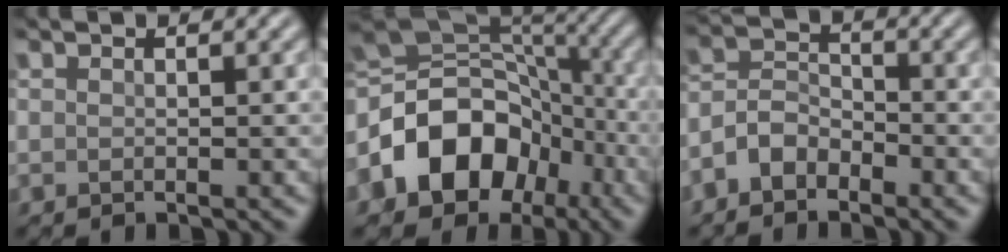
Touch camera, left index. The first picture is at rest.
{"total": 10.9, "force": [-4.3, 8.2, 5.8], "torque": [-0.101, 0.009, -0.078]}
{"total": 3.1, "force": [-2.5, 1.4, 1.1], "torque": [-0.023, 0.007, -0.056]}